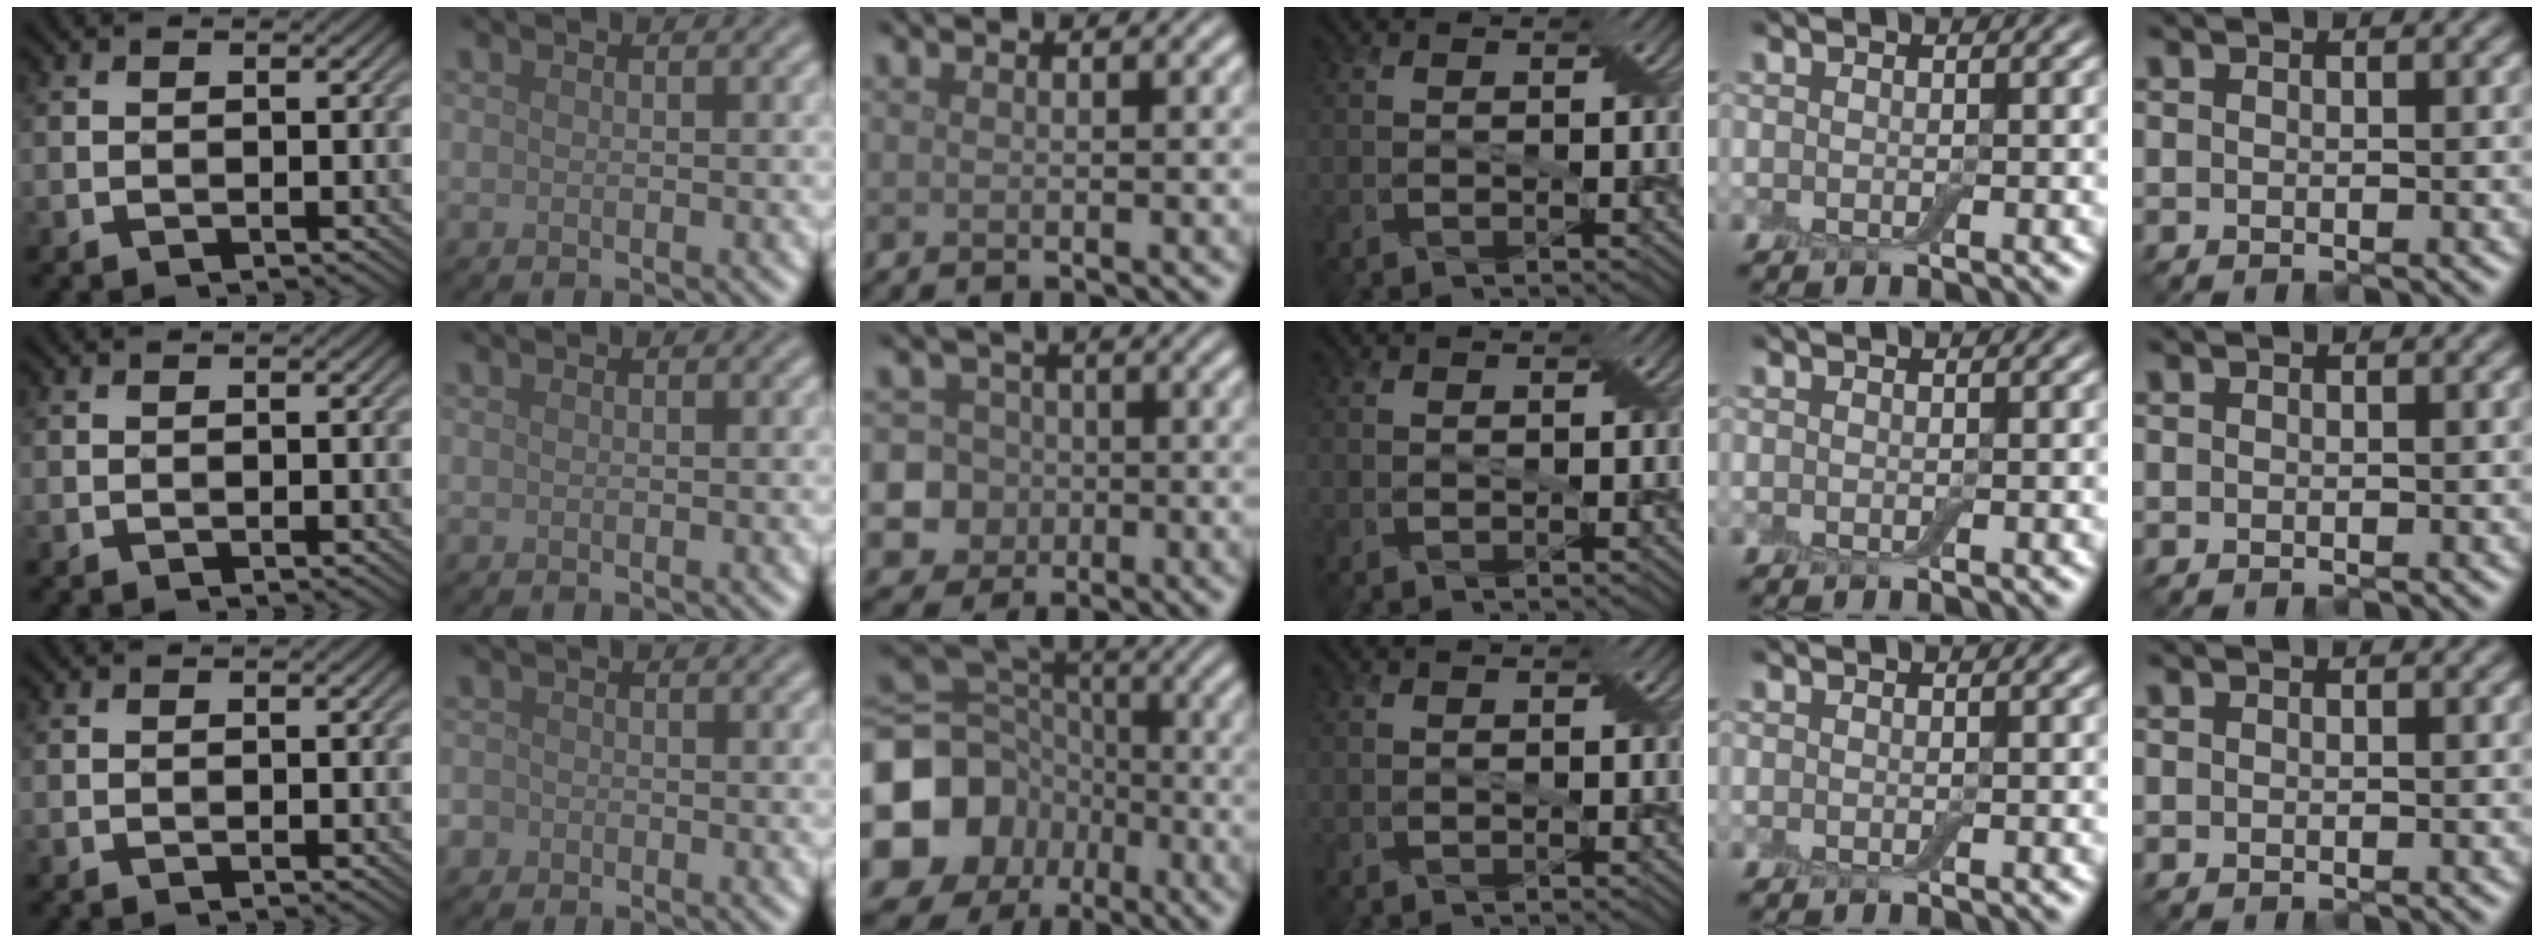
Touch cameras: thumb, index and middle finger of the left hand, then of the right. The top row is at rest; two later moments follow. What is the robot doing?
{"motion": "press", "object": "electronic device side button"}